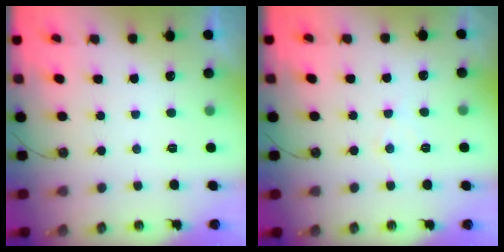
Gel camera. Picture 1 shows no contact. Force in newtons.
{"total": 4.9, "press": 4.8, "slide": 0.7}